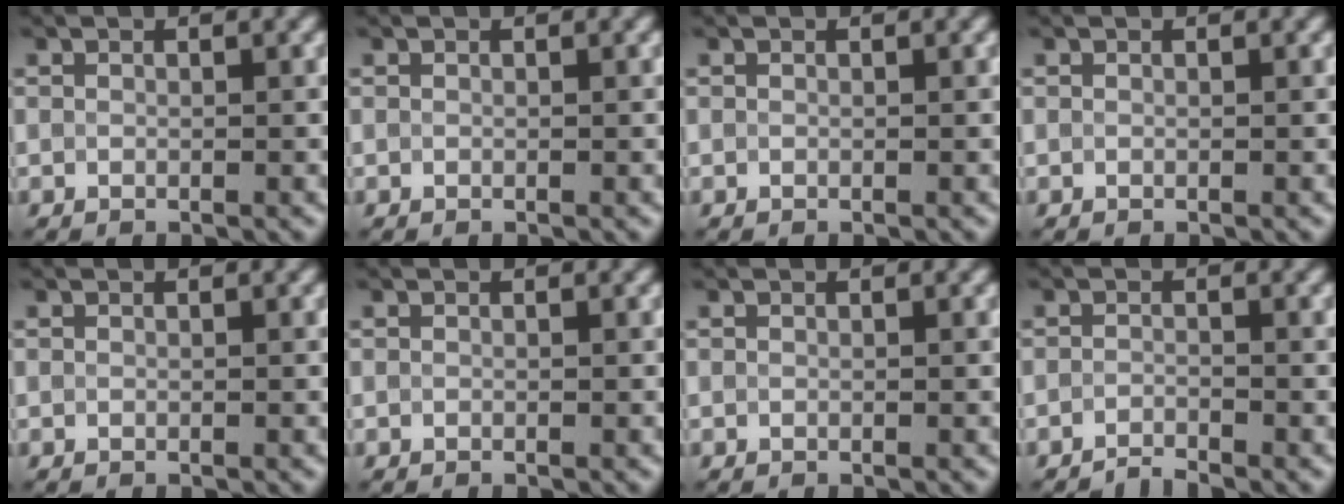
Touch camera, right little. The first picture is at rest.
{"total": 0.0}
{"total": 0.0}
{"total": 0.0}
{"total": 0.0}
{"total": 0.0}
{"total": 0.0}
{"total": 1.1, "force": [-1.1, -0.1, 0.1], "torque": [-0.003, 0.006, -0.024]}